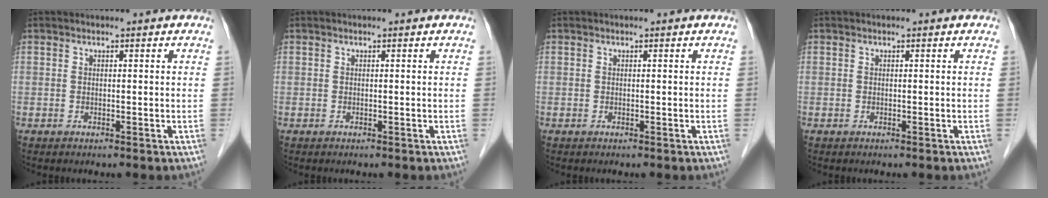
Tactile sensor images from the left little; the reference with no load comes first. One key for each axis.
{"total": 0.0}
{"total": 0.0}
{"total": 0.0}